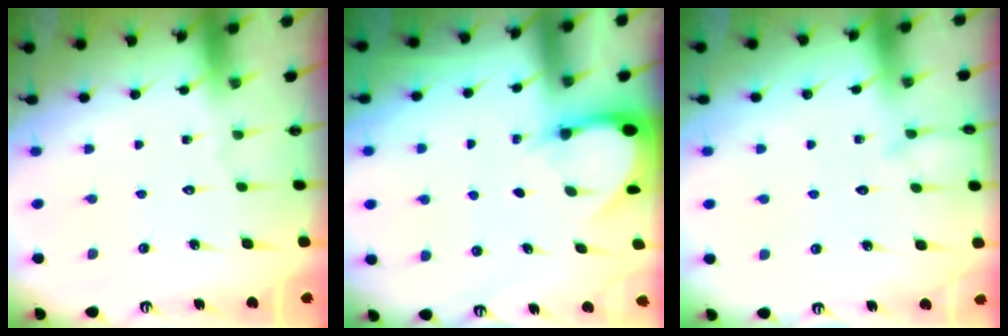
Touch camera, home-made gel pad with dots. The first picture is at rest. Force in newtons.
{"total": 4.2, "press": 4.2, "slide": 0.2}
{"total": 4.6, "press": 4.6, "slide": 0.5}